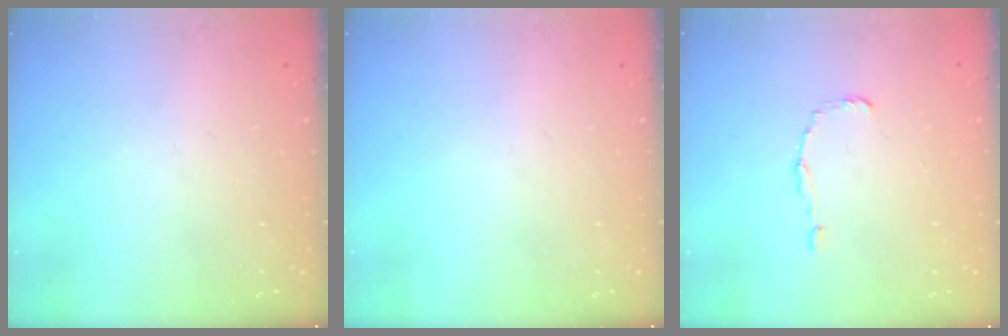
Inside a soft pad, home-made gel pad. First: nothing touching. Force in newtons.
{"total": 0.0}
{"total": 1.0, "press": 1.0, "slide": 0.0}